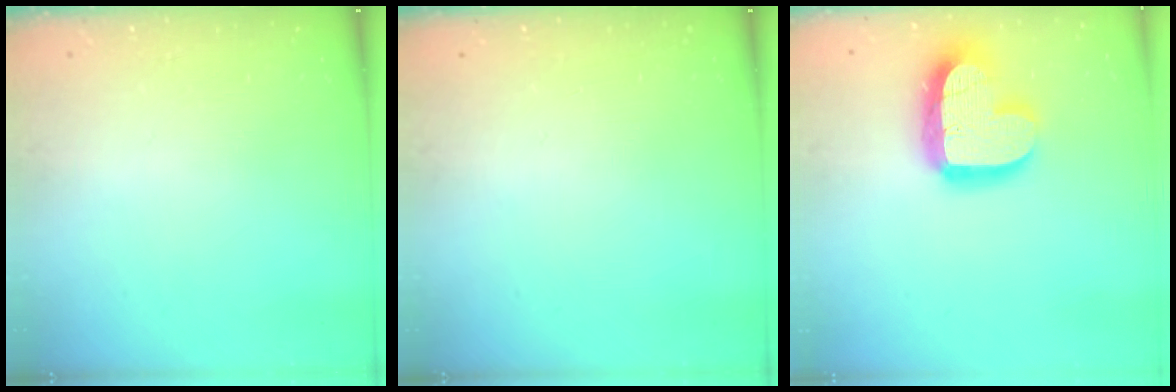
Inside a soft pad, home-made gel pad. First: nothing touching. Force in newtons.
{"total": 0.0}
{"total": 18.6, "press": 18.6, "slide": 1.4}